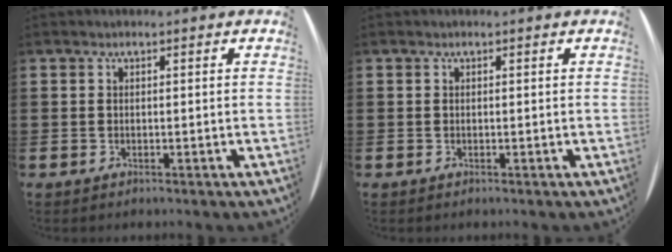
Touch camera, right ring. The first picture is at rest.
{"total": 0.0}